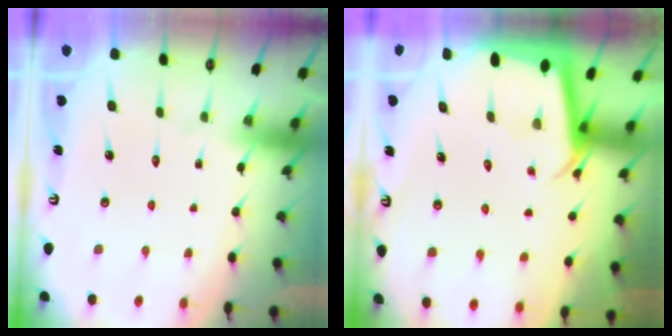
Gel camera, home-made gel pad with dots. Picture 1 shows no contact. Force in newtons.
{"total": 2.4, "press": 2.4, "slide": 0.2}